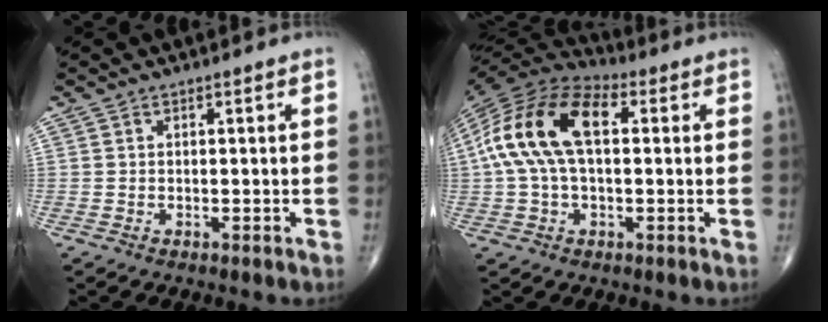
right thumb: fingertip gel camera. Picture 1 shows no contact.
{"total": 17.5, "force": [2.7, 9.6, 14.3], "torque": [-0.282, 0.038, 0.039]}